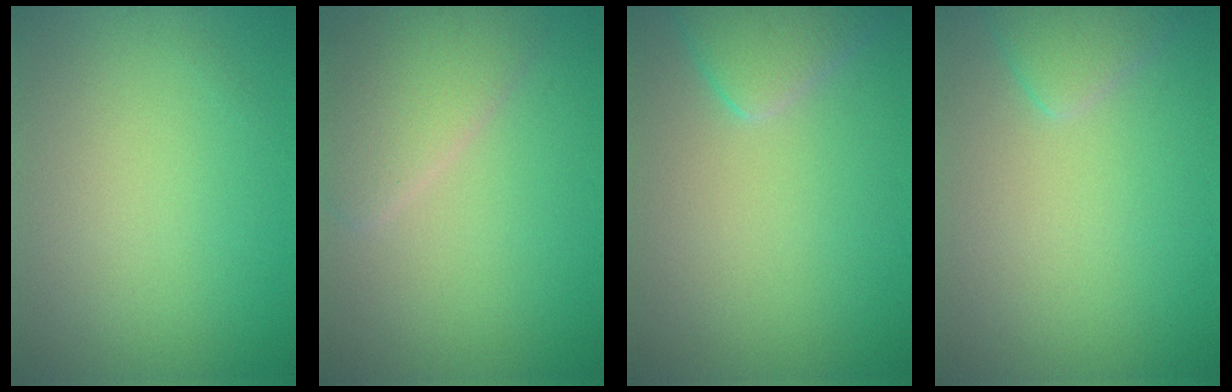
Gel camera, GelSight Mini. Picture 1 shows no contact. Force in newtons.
{"total": 4.0, "press": 4.0, "slide": 0.4}
{"total": 3.3, "press": 3.3, "slide": 0.3}
{"total": 2.3, "press": 2.2, "slide": 0.2}